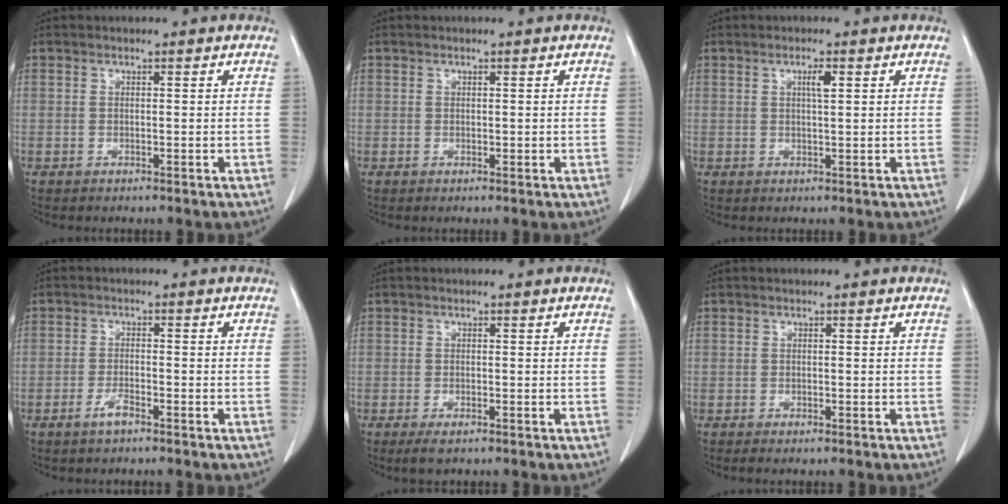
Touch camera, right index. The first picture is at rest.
{"total": 0.6, "force": [0.0, 0.4, 0.4], "torque": [-0.006, -0.001, 0.002]}
{"total": 2.0, "force": [0.8, 0.2, 1.8], "torque": [-0.030, 0.001, 0.012]}
{"total": 2.4, "force": [-1.7, 0.4, 1.7], "torque": [-0.034, 0.001, -0.034]}
{"total": 2.2, "force": [-1.4, 0.6, 1.5], "torque": [-0.028, -0.005, -0.022]}
{"total": 0.8, "force": [-0.5, 0.0, 0.5], "torque": [-0.011, -0.001, -0.008]}